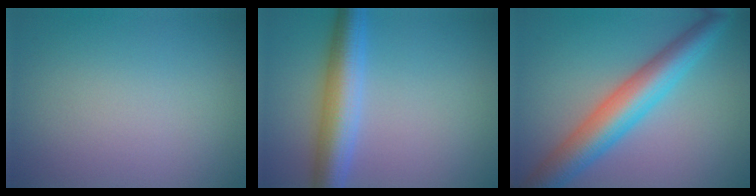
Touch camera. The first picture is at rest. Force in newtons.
{"total": 5.6, "press": 5.6, "slide": 0.2}
{"total": 7.2, "press": 7.2, "slide": 0.1}